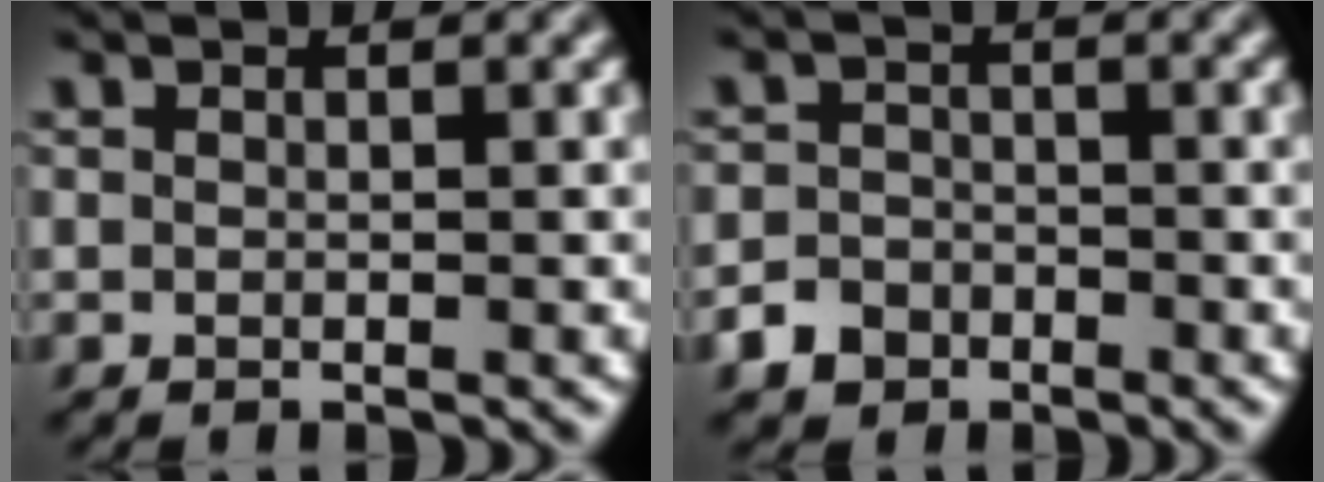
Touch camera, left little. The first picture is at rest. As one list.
[{"total": 2.8, "force": [-1.8, 2.0, 0.6], "torque": [-0.002, -0.002, -0.035]}]